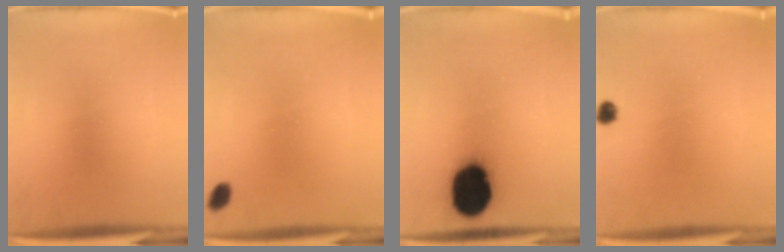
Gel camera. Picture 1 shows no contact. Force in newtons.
{"total": 1.8}
{"total": 19.3}
{"total": 1.8}